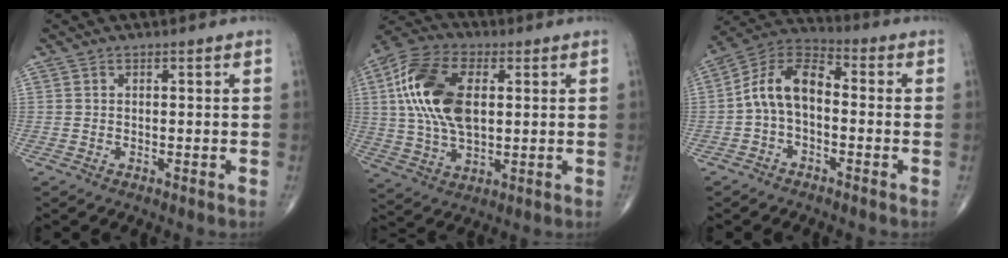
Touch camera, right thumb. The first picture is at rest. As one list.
[{"total": 17.2, "force": [3.1, 9.5, 14.0], "torque": [-0.280, 0.008, 0.053]}, {"total": 10.0, "force": [-1.0, 5.9, 8.0], "torque": [-0.143, 0.039, -0.033]}]